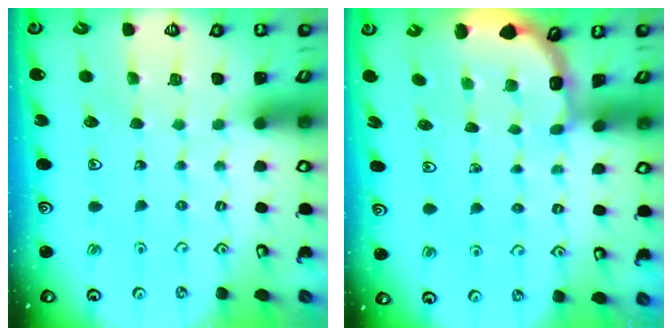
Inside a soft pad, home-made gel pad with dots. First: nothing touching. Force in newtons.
{"total": 1.9, "press": 1.9, "slide": 0.3}